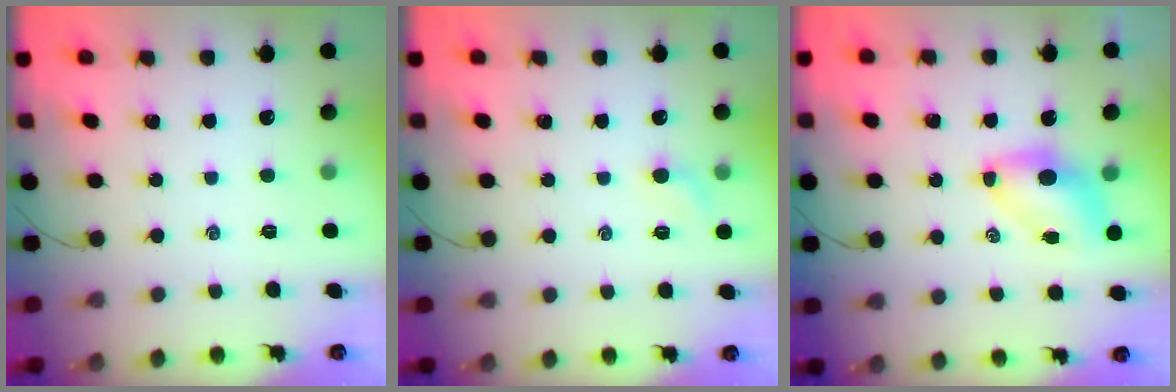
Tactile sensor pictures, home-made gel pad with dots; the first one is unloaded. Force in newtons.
{"total": 4.4, "press": 4.3, "slide": 1.0}
{"total": 6.5, "press": 6.4, "slide": 1.1}